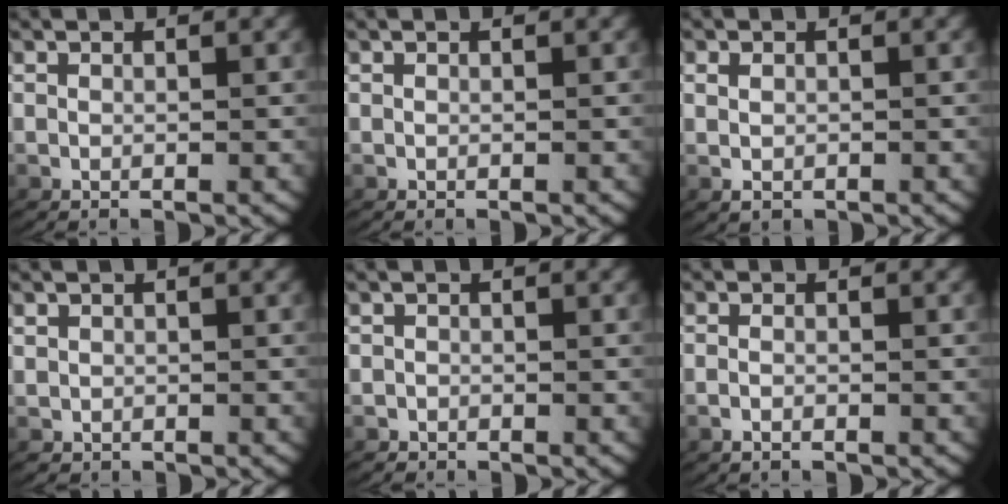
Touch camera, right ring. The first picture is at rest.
{"total": 0.0}
{"total": 1.4, "force": [-0.3, 1.1, 0.7], "torque": [-0.027, -0.008, 0.003]}
{"total": 1.4, "force": [-0.4, 1.3, 0.0], "torque": [-0.007, -0.007, -0.001]}
{"total": 1.0, "force": [-0.7, 0.6, -0.3], "torque": [-0.001, -0.009, -0.010]}
{"total": 1.1, "force": [-0.7, 0.5, 0.7], "torque": [-0.023, -0.006, -0.012]}